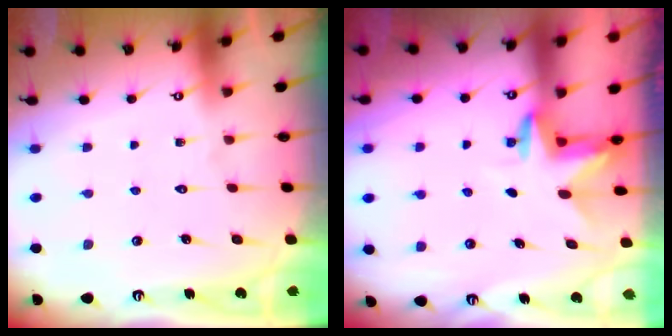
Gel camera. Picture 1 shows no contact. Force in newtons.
{"total": 3.3, "press": 3.3, "slide": 0.3}